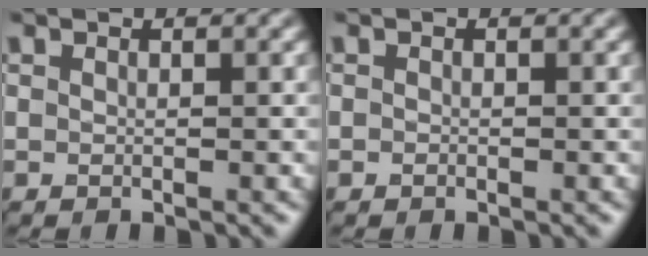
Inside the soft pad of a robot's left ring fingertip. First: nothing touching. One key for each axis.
{"total": 0.0}